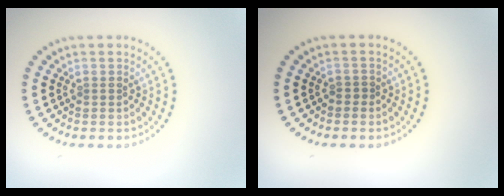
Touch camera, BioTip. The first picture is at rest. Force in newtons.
{"total": 0.5, "press": 0.2, "slide": 0.5}